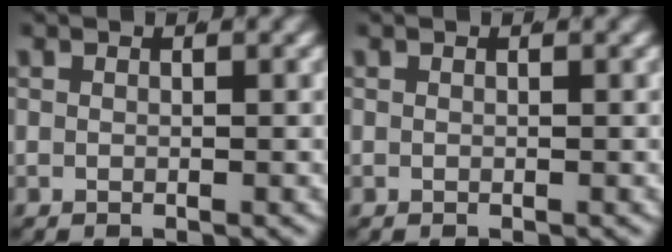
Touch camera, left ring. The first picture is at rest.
{"total": 0.0}